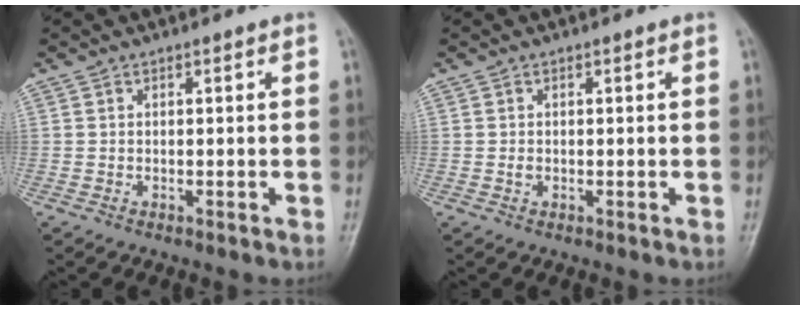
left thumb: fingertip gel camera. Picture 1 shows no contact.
{"total": 1.0, "force": [-0.1, 0.8, 0.6], "torque": [-0.006, 0.002, -0.003]}